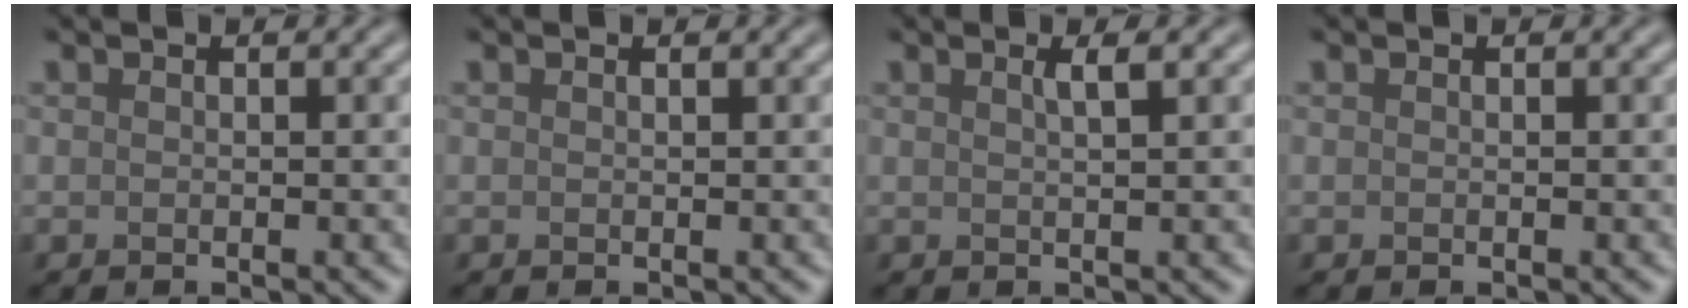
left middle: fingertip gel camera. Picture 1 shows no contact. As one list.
[{"total": 0.0}, {"total": 1.5, "force": [0.7, 0.5, 1.3], "torque": [-0.013, 0.004, 0.007]}, {"total": 0.0}]